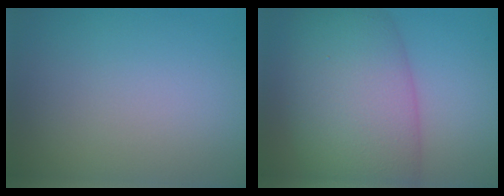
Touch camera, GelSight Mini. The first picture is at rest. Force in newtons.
{"total": 11.9, "press": 11.9, "slide": 0.2}